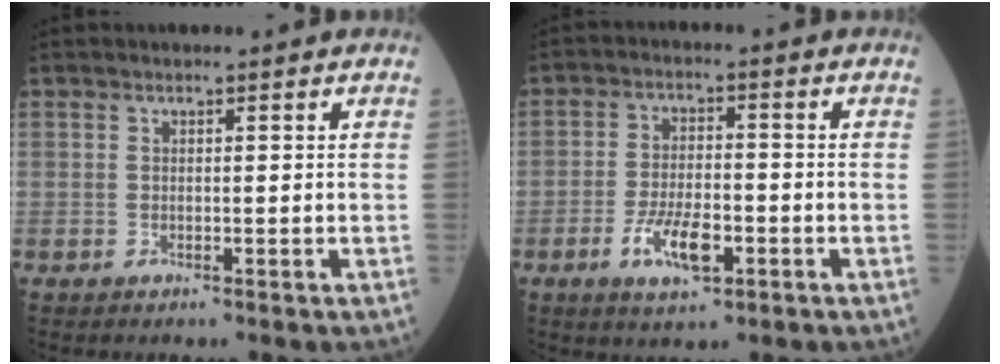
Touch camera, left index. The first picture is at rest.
{"total": 7.0, "force": [-3.1, 2.6, 5.8], "torque": [-0.117, -0.004, -0.053]}